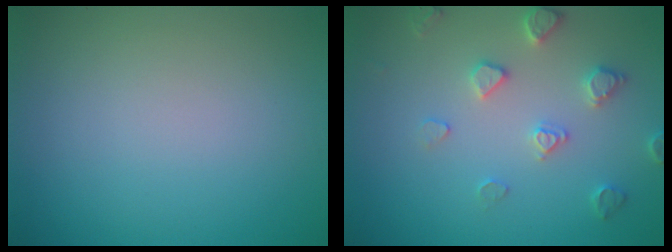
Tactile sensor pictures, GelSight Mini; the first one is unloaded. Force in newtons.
{"total": 2.9, "press": 2.8, "slide": 0.7}